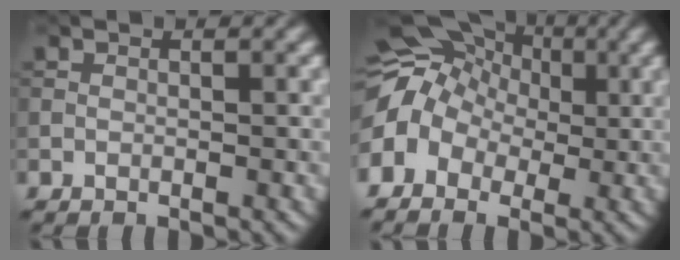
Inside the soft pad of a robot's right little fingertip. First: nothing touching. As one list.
[{"total": 6.9, "force": [-0.8, 5.8, 3.6], "torque": [-0.059, 0.007, -0.034]}]